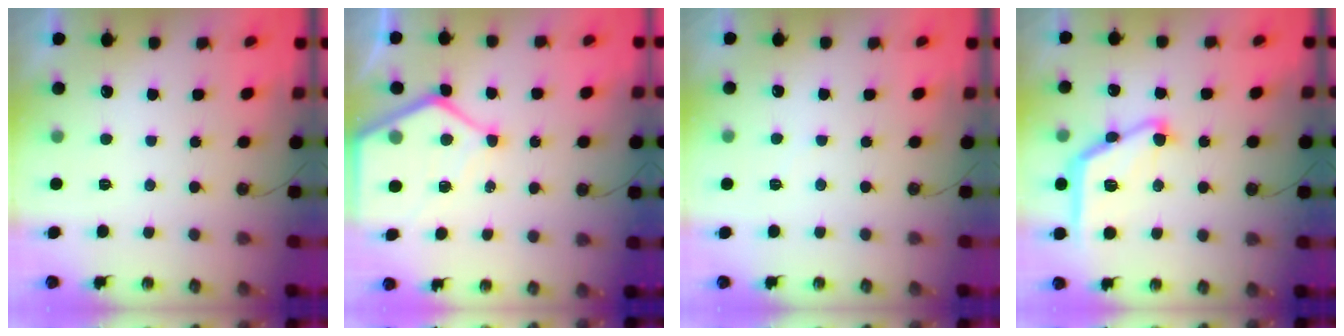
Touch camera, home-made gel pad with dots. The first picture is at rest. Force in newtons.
{"total": 12.0, "press": 11.9, "slide": 1.0}
{"total": 2.4, "press": 2.4, "slide": 0.4}
{"total": 15.9, "press": 15.9, "slide": 0.5}